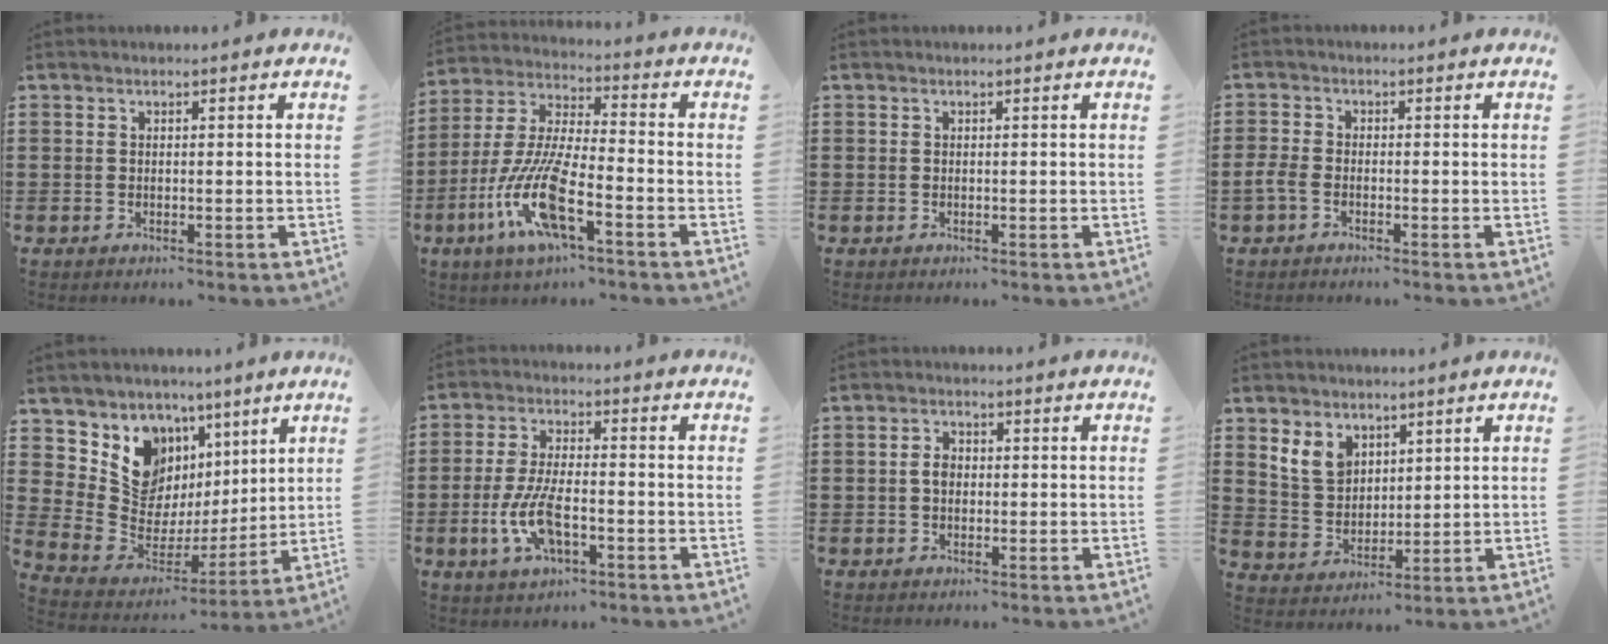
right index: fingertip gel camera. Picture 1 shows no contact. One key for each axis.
{"total": 12.1, "fx": -6.0, "fy": 2.5, "fz": 10.1, "tx": -0.244, "ty": -0.015, "tz": -0.125}
{"total": 0.0}
{"total": 2.2, "fx": -1.3, "fy": 1.0, "fz": 1.4, "tx": -0.040, "ty": -0.001, "tz": -0.029}
{"total": 9.7, "fx": 5.2, "fy": 7.9, "fz": 2.0, "tx": -0.076, "ty": -0.059, "tz": 0.101}
{"total": 8.0, "fx": -2.5, "fy": 3.2, "fz": 6.9, "tx": -0.156, "ty": -0.009, "tz": -0.049}
{"total": 2.3, "fx": -0.1, "fy": 1.6, "fz": 1.7, "tx": -0.034, "ty": 0.005, "tz": -0.003}
{"total": 6.1, "fx": 3.5, "fy": 4.5, "fz": 2.2, "tx": -0.067, "ty": 0.012, "tz": 0.067}